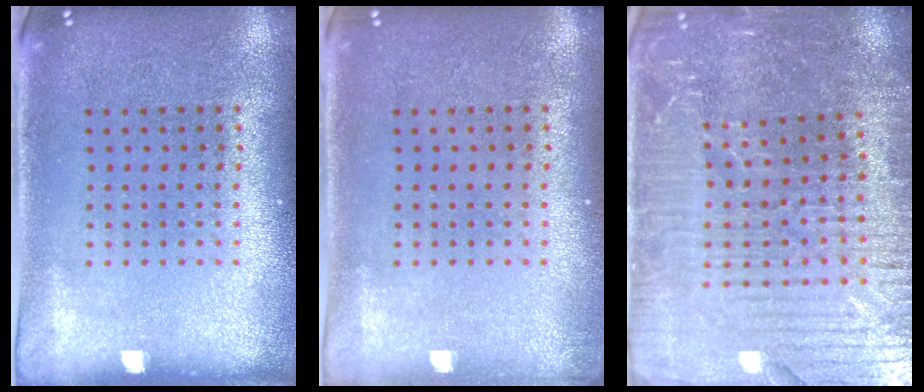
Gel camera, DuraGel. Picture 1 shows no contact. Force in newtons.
{"total": 0.8, "press": 0.7, "slide": 0.4}
{"total": 4.4, "press": 4.2, "slide": 1.3}